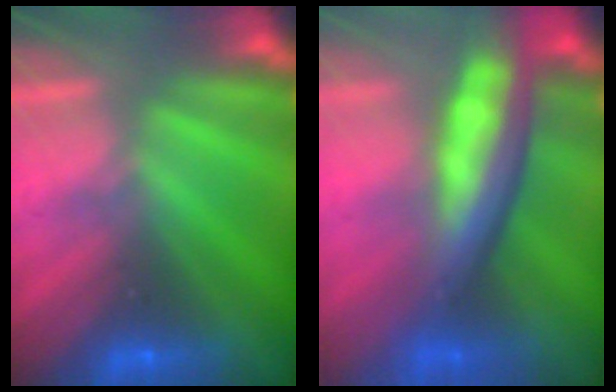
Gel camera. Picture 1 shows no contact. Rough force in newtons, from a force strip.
{"total": 6.6}